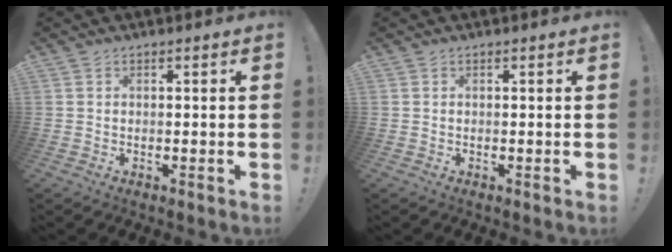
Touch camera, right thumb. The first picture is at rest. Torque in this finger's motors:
{"motor_torque": [0.00, 0.00, -0.02, 0.02, 0.06]}